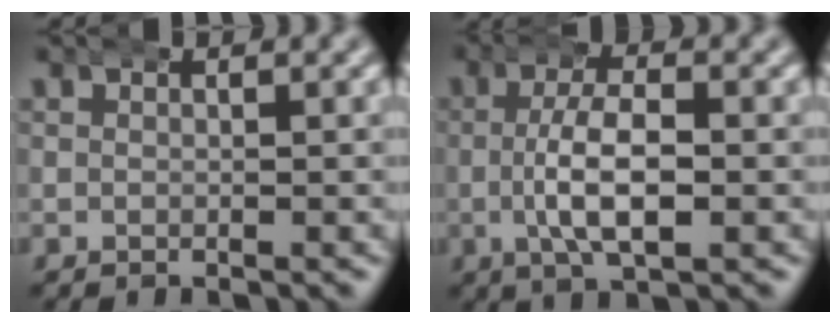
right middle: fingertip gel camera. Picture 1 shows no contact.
{"total": 4.6, "force": [0.4, 1.6, 4.3], "torque": [-0.062, 0.009, 0.003]}